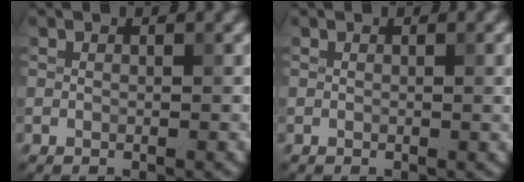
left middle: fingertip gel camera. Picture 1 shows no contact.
{"total": 1.0, "force": [0.1, 0.2, 1.0], "torque": [-0.012, 0.001, 0.001]}